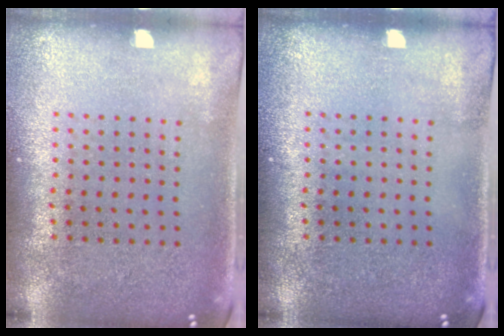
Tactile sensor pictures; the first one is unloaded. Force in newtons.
{"total": 0.0}